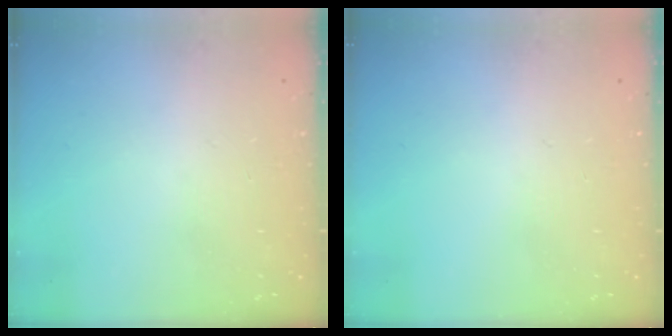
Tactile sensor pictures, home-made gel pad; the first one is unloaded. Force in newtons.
{"total": 0.0}